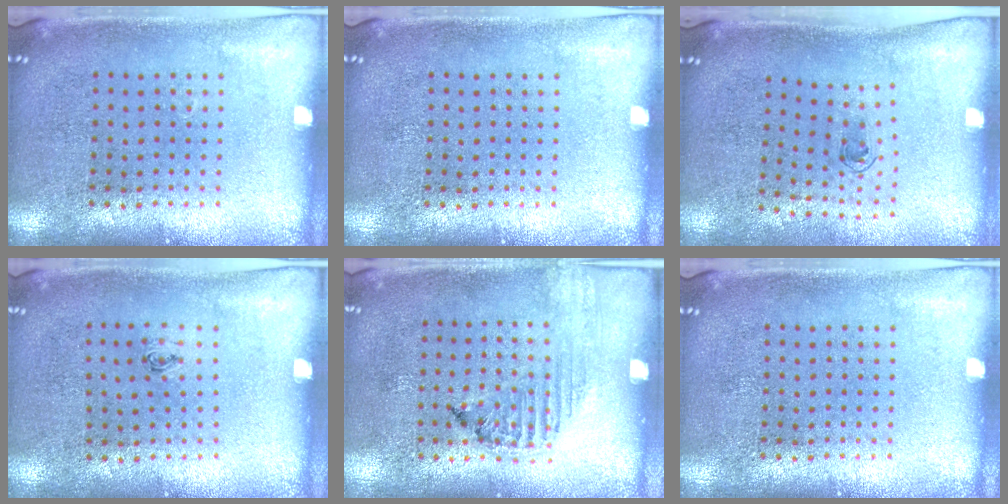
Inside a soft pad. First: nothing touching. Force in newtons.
{"total": 0.0}
{"total": 0.6, "press": 0.3, "slide": 0.5}
{"total": 0.5, "press": 0.1, "slide": 0.5}
{"total": 1.2, "press": 1.2, "slide": 0.2}
{"total": 0.0}